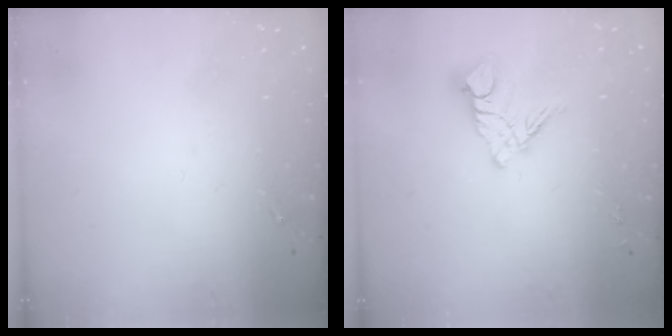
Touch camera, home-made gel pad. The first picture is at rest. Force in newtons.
{"total": 11.3, "press": 11.3, "slide": 1.1}